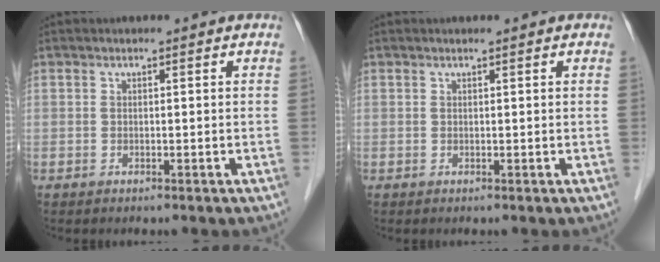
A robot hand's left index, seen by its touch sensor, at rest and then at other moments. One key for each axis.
{"total": 0.8, "fx": 0.6, "fy": 0.1, "fz": 0.4, "tx": -0.010, "ty": 0.006, "tz": 0.008}